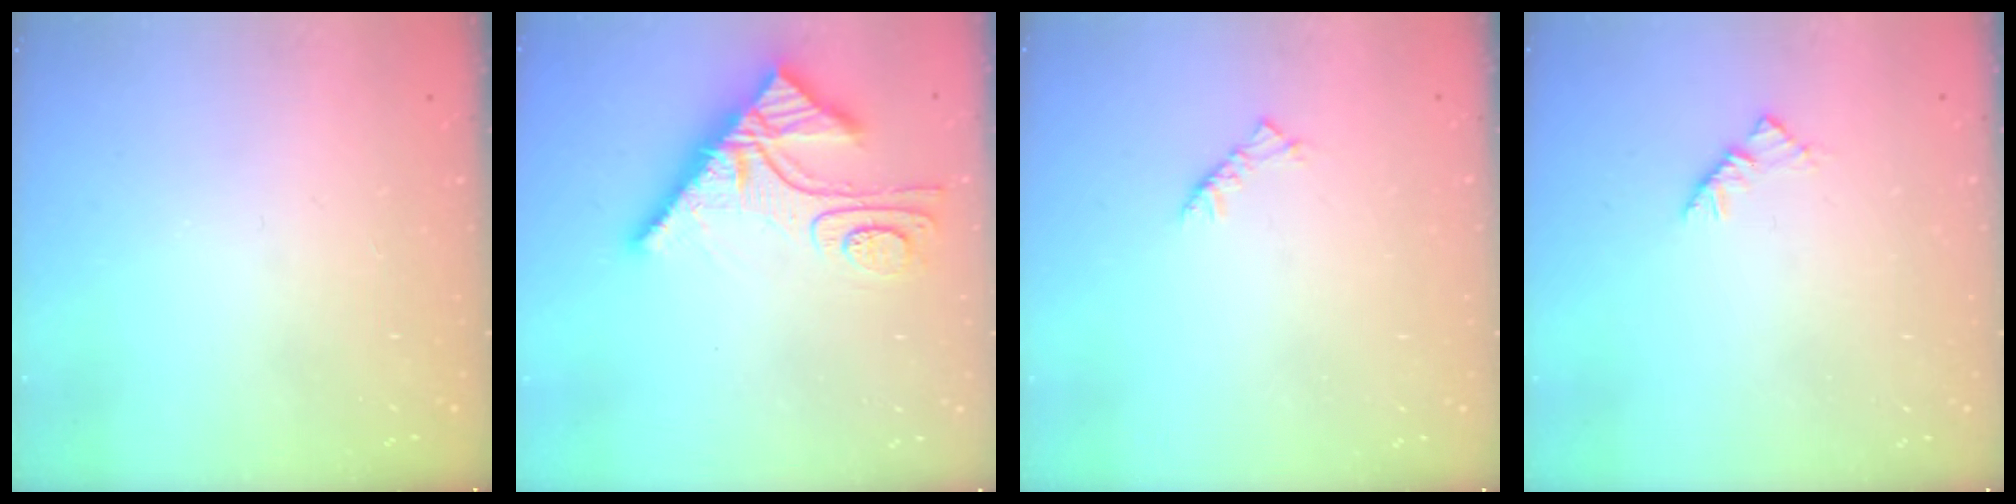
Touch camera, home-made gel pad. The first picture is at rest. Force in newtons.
{"total": 14.1, "press": 14.1, "slide": 0.9}
{"total": 2.5, "press": 2.4, "slide": 0.7}
{"total": 2.9, "press": 2.8, "slide": 0.7}